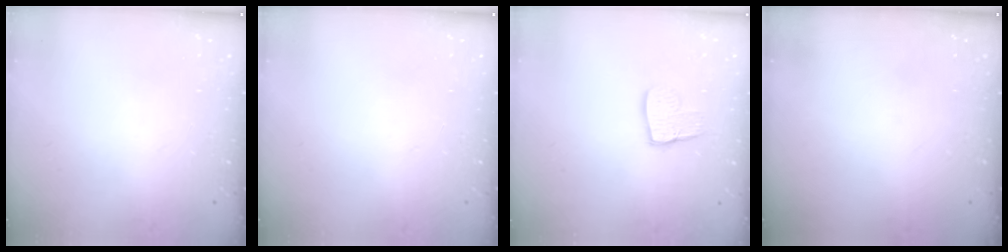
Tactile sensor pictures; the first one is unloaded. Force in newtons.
{"total": 0.0}
{"total": 9.5, "press": 9.4, "slide": 0.8}
{"total": 0.0}